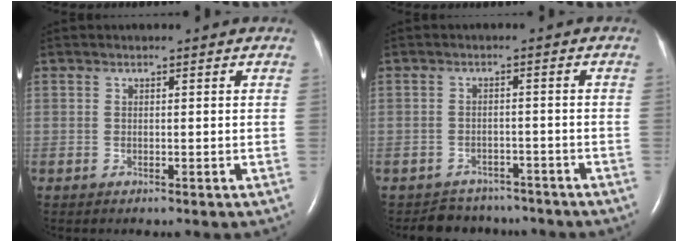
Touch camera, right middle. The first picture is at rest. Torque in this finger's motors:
{"motor_torque": [-0.16, 0.15, -0.06, -0.01]}